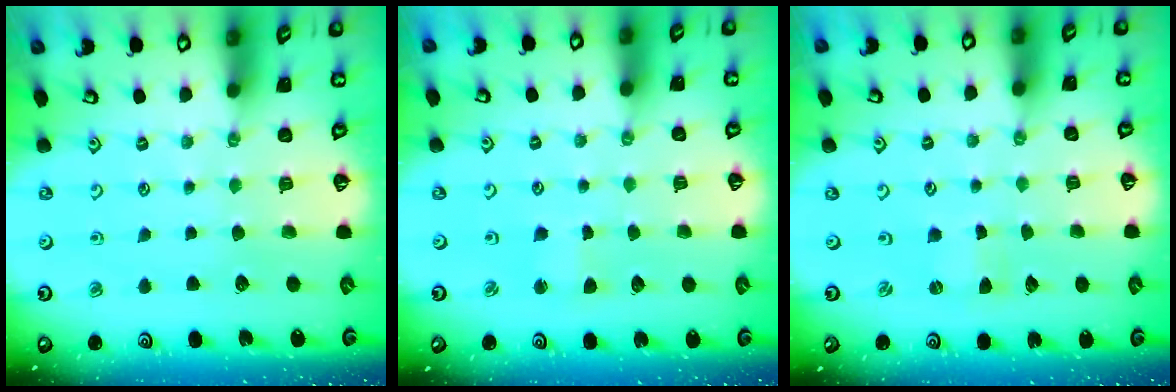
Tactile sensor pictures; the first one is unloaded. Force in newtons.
{"total": 1.8, "press": 1.8, "slide": 0.4}
{"total": 0.0}